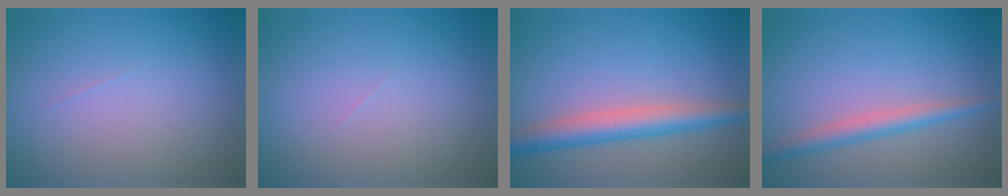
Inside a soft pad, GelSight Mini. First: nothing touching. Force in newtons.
{"total": 0.0}
{"total": 4.3, "press": 4.3, "slide": 0.1}
{"total": 2.5, "press": 2.5, "slide": 0.1}